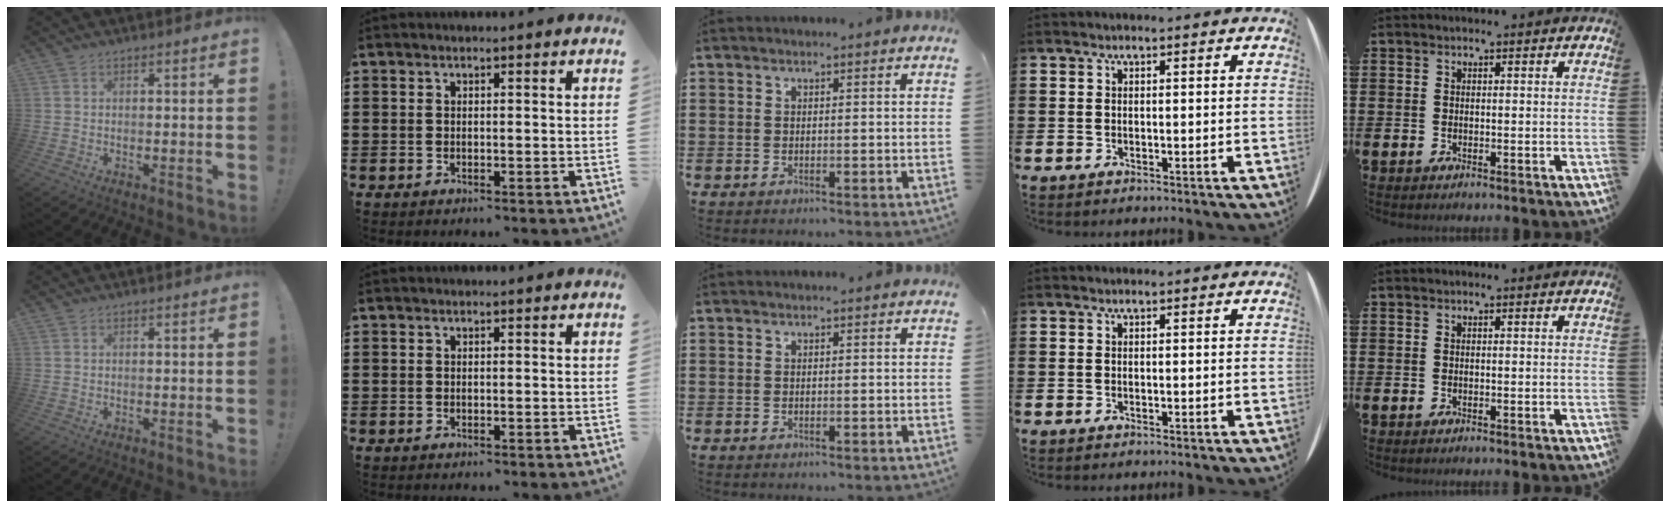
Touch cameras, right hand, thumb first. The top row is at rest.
{}